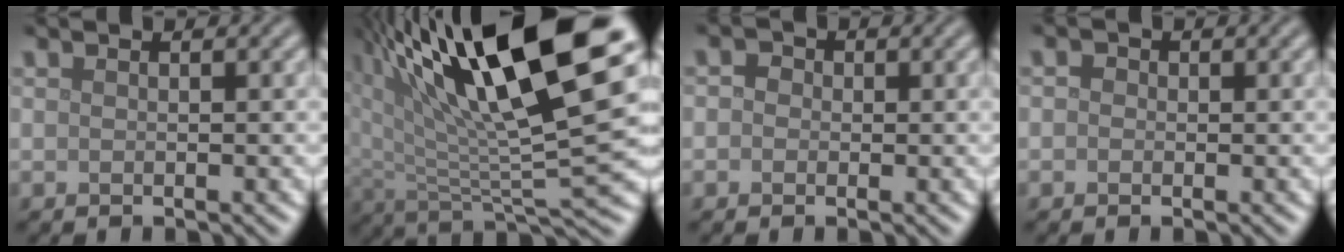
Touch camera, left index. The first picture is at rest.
{"total": 16.9, "force": [7.9, 5.0, 14.1], "torque": [-0.257, 0.016, 0.141]}
{"total": 1.7, "force": [0.2, 1.5, 0.7], "torque": [0.004, 0.002, -0.014]}
{"total": 0.9, "force": [0.0, 0.8, 0.3], "torque": [-0.003, -0.001, -0.008]}